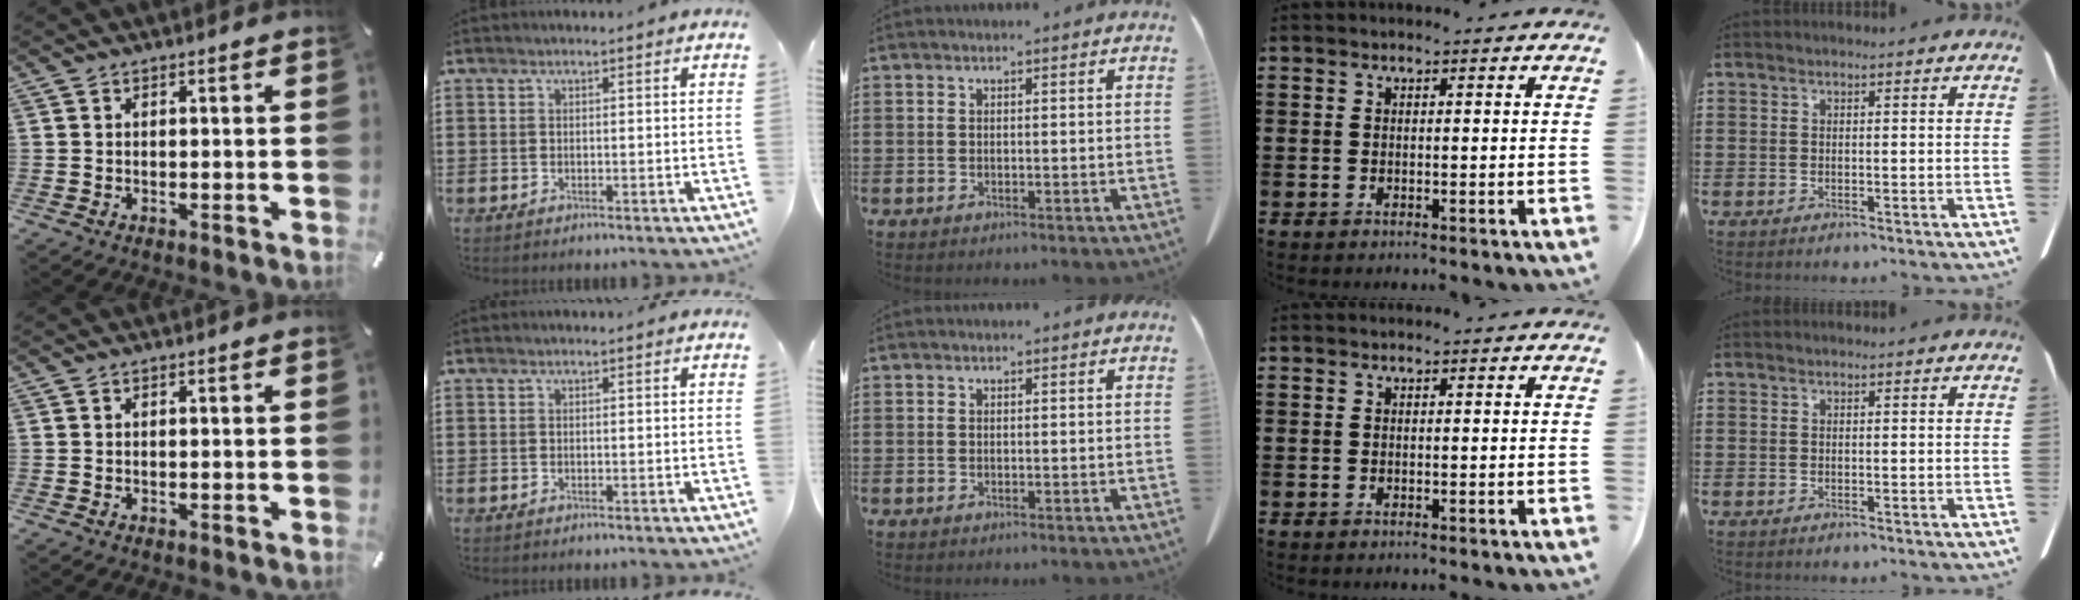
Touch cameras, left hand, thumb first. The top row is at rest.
{}